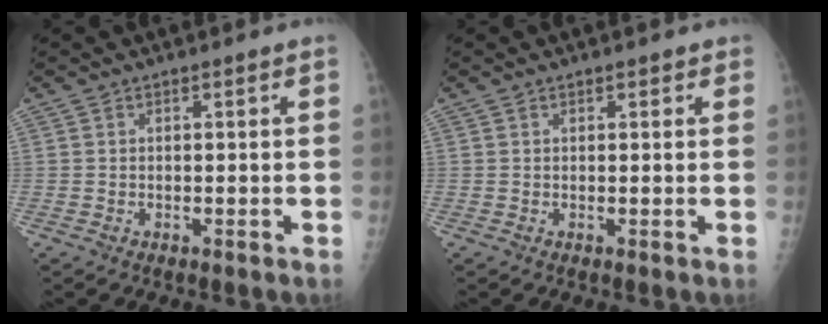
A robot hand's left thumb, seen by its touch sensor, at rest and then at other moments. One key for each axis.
{"total": 1.0, "fx": 0.7, "fy": 0.7, "fz": 0.2, "tx": 0.012, "ty": -0.003, "tz": 0.005}